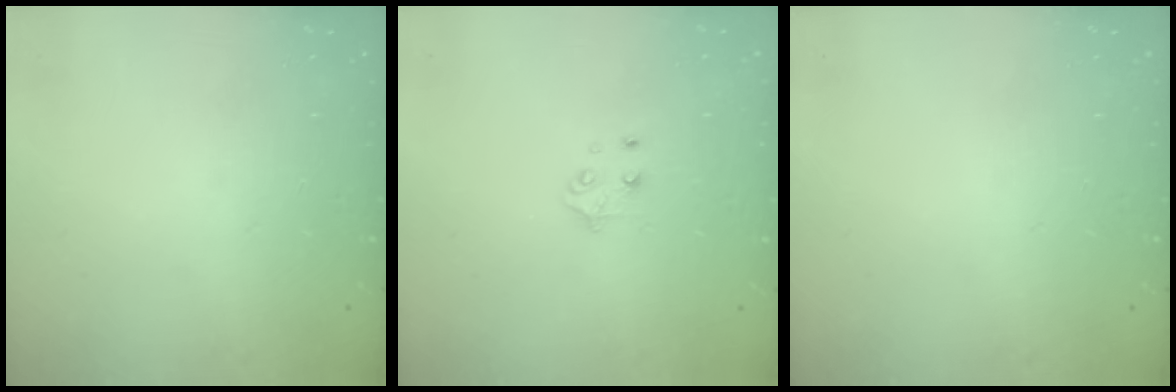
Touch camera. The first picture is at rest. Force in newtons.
{"total": 4.4, "press": 4.4, "slide": 0.4}
{"total": 0.0}